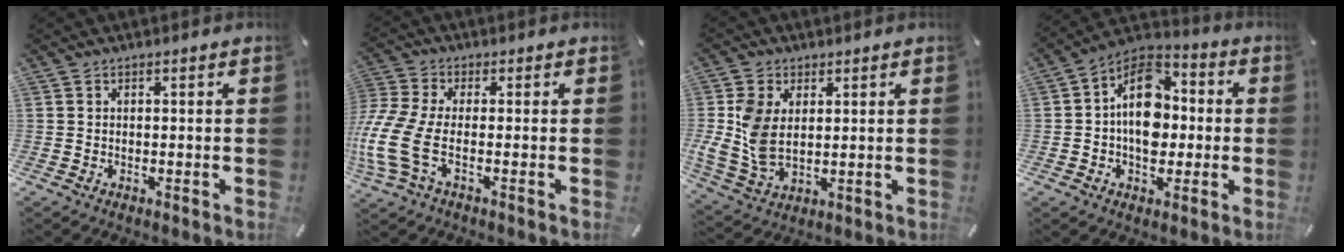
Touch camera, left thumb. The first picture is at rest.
{"total": 11.1, "force": [-2.1, 5.6, 9.4], "torque": [-0.220, -0.015, -0.036]}
{"total": 9.6, "force": [1.6, 6.7, 6.7], "torque": [-0.160, -0.001, 0.033]}
{"total": 14.1, "force": [-0.5, 10.1, 9.8], "torque": [-0.163, 0.007, -0.012]}